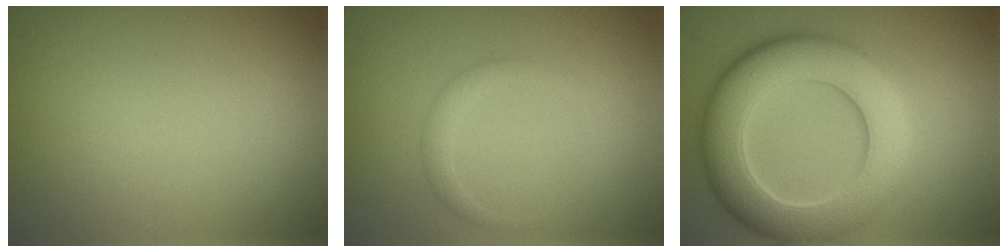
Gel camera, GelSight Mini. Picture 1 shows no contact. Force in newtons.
{"total": 1.2, "press": 1.2, "slide": 0.1}
{"total": 9.3, "press": 9.3, "slide": 0.4}